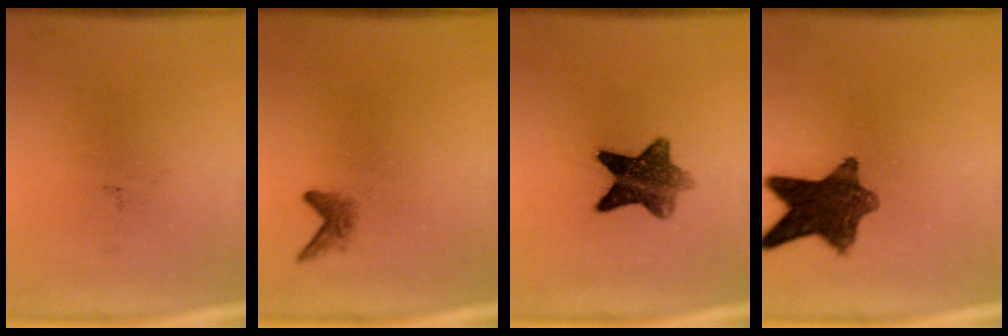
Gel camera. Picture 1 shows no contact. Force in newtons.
{"total": 1.4}
{"total": 8.5}
{"total": 10.1}